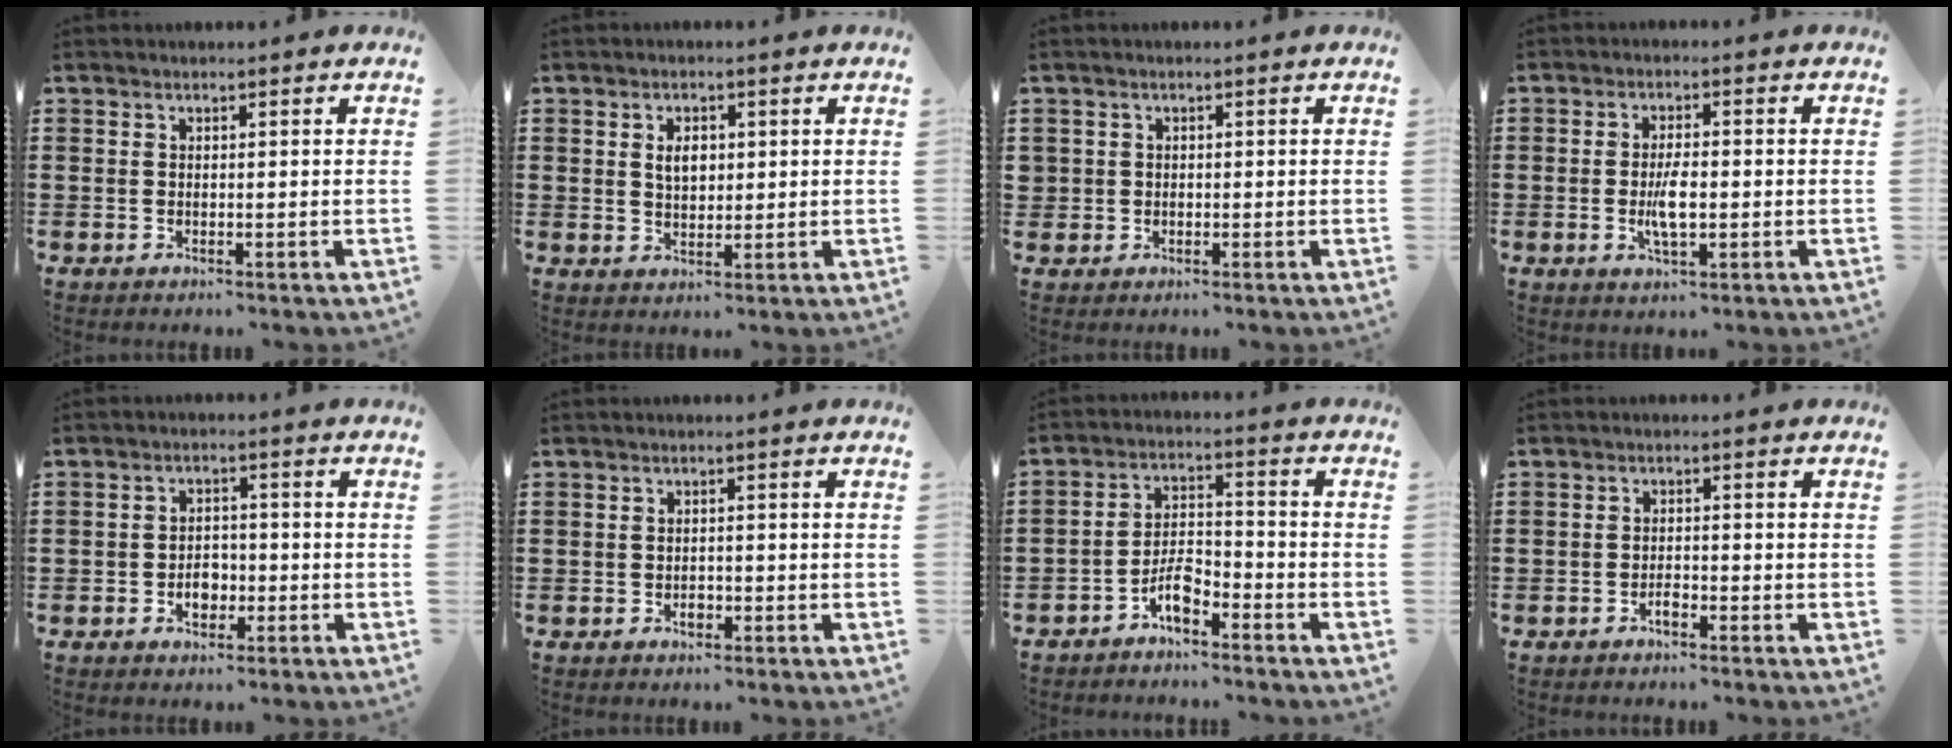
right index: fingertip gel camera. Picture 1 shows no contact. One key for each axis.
{"total": 3.2, "fx": 0.6, "fy": 2.0, "fz": 2.4, "tx": -0.045, "ty": 0.007, "tz": 0.008}
{"total": 1.1, "fx": -0.1, "fy": 1.0, "fz": 0.0, "tx": -0.003, "ty": 0.006, "tz": -0.004}
{"total": 4.8, "fx": -0.7, "fy": 1.7, "fz": 4.5, "tx": -0.093, "ty": -0.003, "tz": -0.017}
{"total": 3.6, "fx": -1.3, "fy": 2.6, "fz": 2.2, "tx": -0.036, "ty": 0.001, "tz": -0.026}
{"total": 1.6, "fx": -0.8, "fy": 1.1, "fz": 0.9, "tx": -0.019, "ty": 0.000, "tz": -0.015}
{"total": 5.3, "fx": -3.6, "fy": 2.0, "fz": 3.4, "tx": -0.080, "ty": 0.007, "tz": -0.074}
{"total": 1.7, "fx": -1.2, "fy": 0.7, "fz": 1.0, "tx": -0.022, "ty": 0.000, "tz": -0.023}